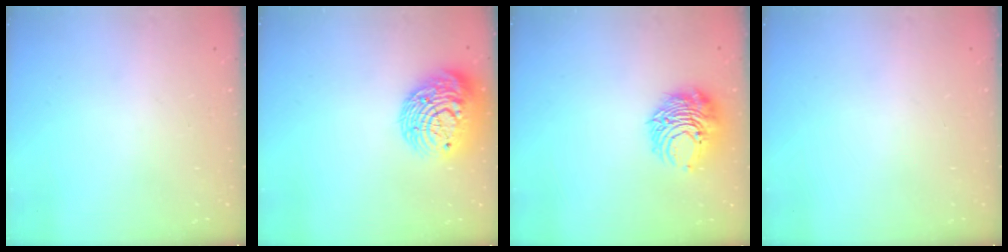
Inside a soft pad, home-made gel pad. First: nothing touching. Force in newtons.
{"total": 15.9, "press": 15.8, "slide": 1.2}
{"total": 9.2, "press": 9.2, "slide": 0.8}
{"total": 0.0}